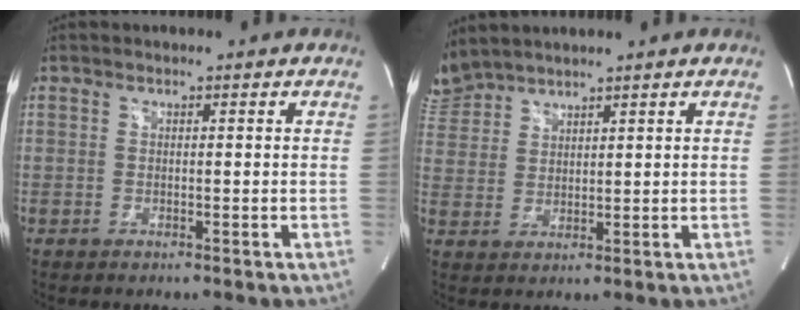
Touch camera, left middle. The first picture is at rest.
{"total": 5.5, "force": [5.4, 0.9, 0.4], "torque": [-0.023, 0.022, 0.114]}